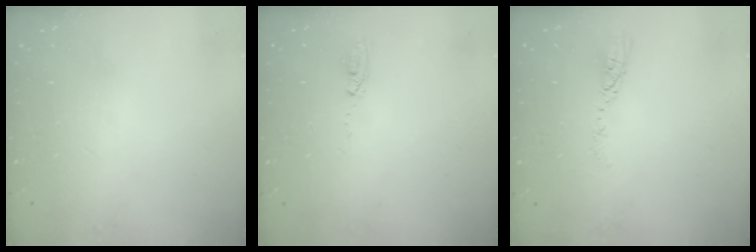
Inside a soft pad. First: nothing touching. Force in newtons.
{"total": 3.8, "press": 3.7, "slide": 1.1}
{"total": 4.0, "press": 3.9, "slide": 0.5}